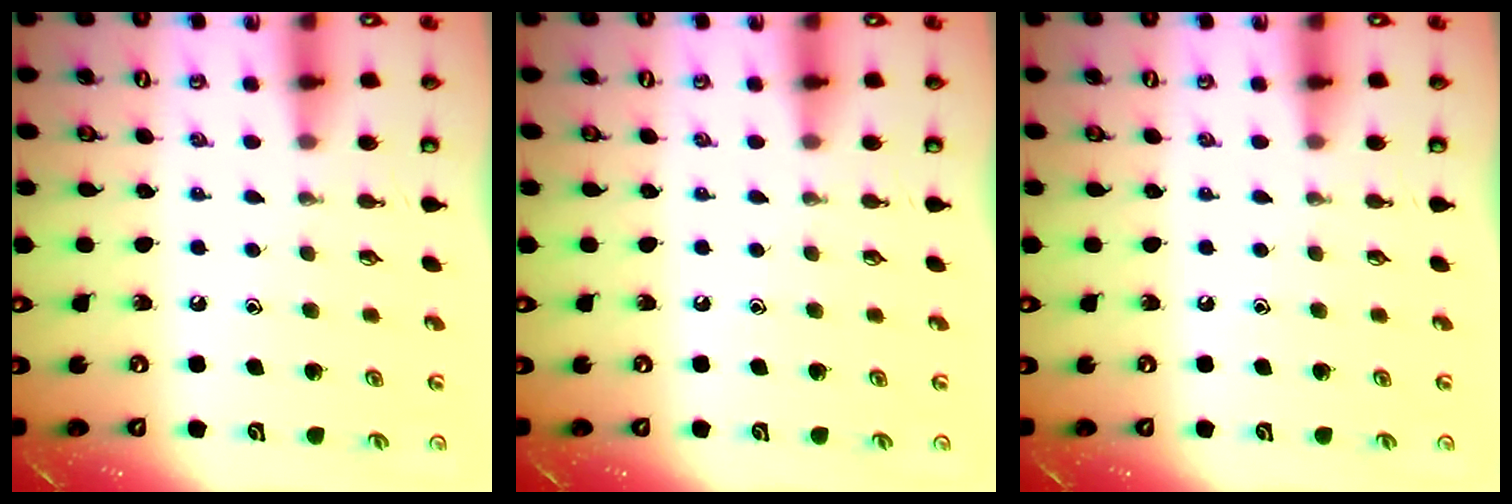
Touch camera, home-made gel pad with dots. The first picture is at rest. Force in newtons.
{"total": 0.0}
{"total": 0.0}